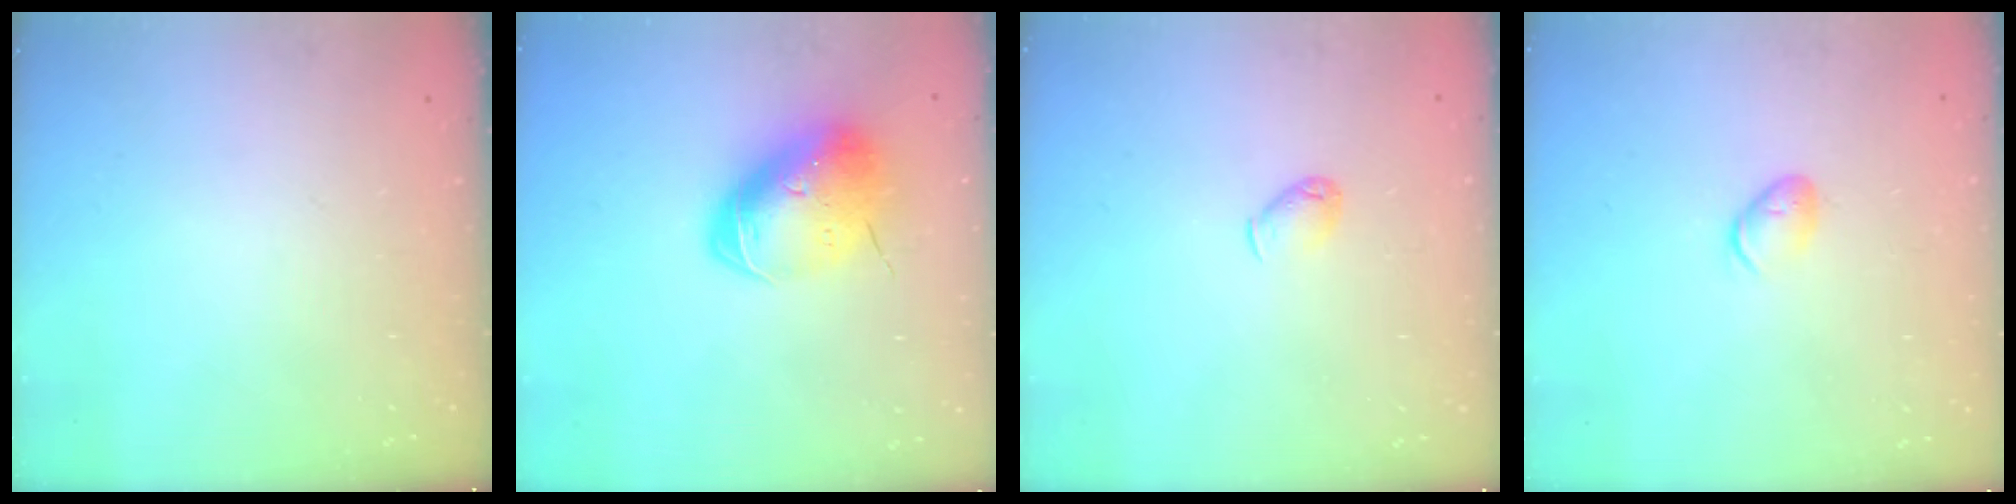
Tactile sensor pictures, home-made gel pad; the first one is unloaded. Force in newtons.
{"total": 13.6, "press": 13.4, "slide": 2.3}
{"total": 4.1, "press": 4.0, "slide": 0.9}
{"total": 5.6, "press": 5.5, "slide": 0.9}